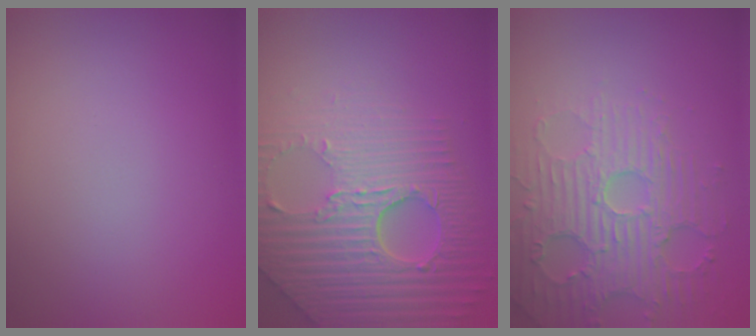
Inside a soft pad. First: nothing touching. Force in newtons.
{"total": 8.9, "press": 6.0, "slide": 6.5}
{"total": 5.0, "press": 4.1, "slide": 2.9}